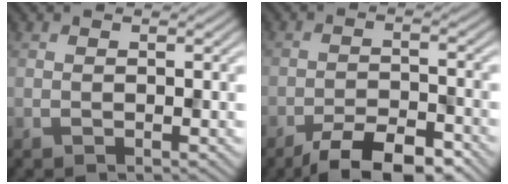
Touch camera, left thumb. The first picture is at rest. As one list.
[{"total": 6.9, "force": [-5.2, 2.0, 4.1], "torque": [-0.063, 0.003, -0.088]}]